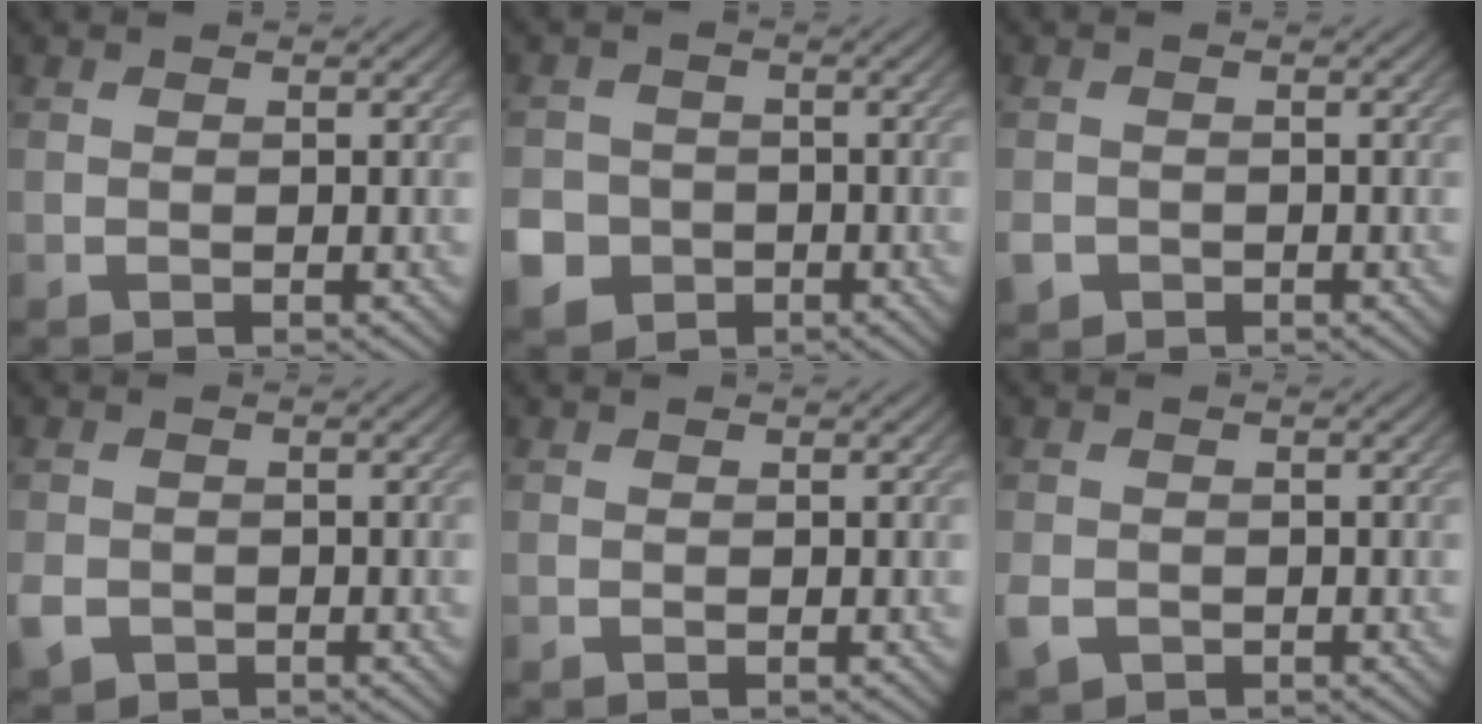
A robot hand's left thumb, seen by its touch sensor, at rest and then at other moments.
{"total": 6.4, "force": [-2.5, 5.5, 2.0], "torque": [-0.058, -0.018, -0.063]}
{"total": 2.3, "force": [-1.2, 1.9, 0.8], "torque": [-0.022, -0.010, -0.028]}
{"total": 3.6, "force": [-1.6, 2.8, 1.6], "torque": [-0.043, -0.012, -0.035]}
{"total": 0.0}
{"total": 3.2, "force": [-1.4, 2.5, 1.5], "torque": [-0.042, -0.014, -0.031]}